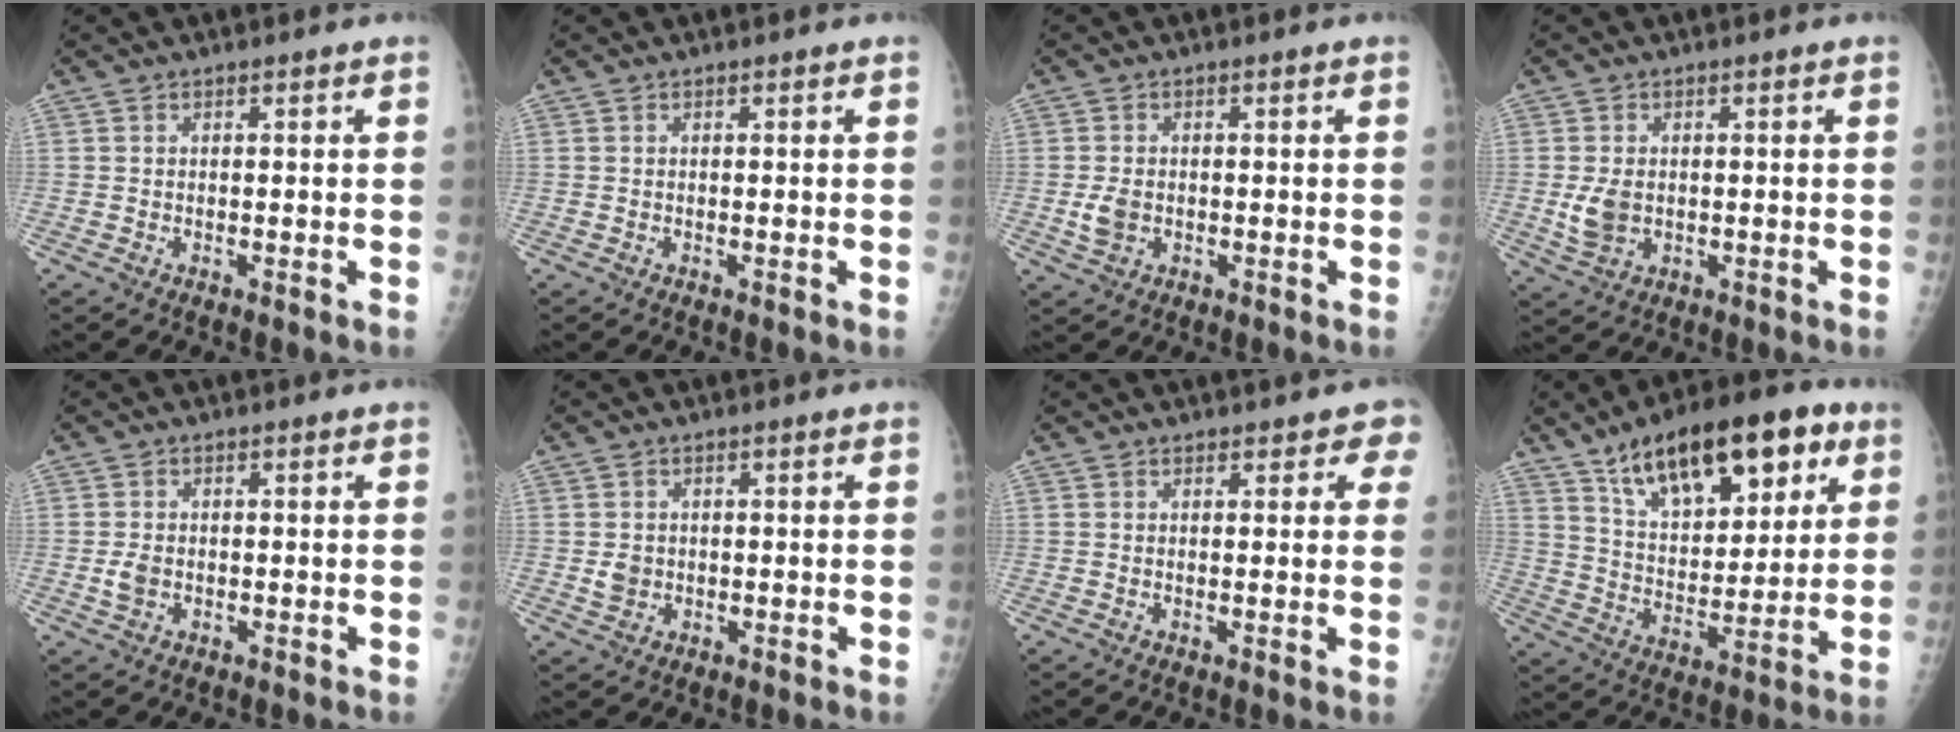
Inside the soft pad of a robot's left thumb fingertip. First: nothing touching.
{"total": 0.0}
{"total": 3.5, "force": [-0.6, 2.5, 2.3], "torque": [-0.048, 0.001, -0.008]}
{"total": 4.9, "force": [-0.3, 3.4, 3.4], "torque": [-0.065, -0.004, 0.002]}
{"total": 2.6, "force": [-0.5, 1.9, 1.8], "torque": [-0.035, 0.003, -0.008]}
{"total": 2.7, "force": [-0.1, 2.3, 1.2], "torque": [-0.011, 0.002, 0.002]}
{"total": 3.0, "force": [2.1, 1.7, 1.1], "torque": [0.024, -0.005, 0.016]}
{"total": 23.3, "force": [12.6, 10.7, 16.4], "torque": [-0.216, -0.025, 0.208]}